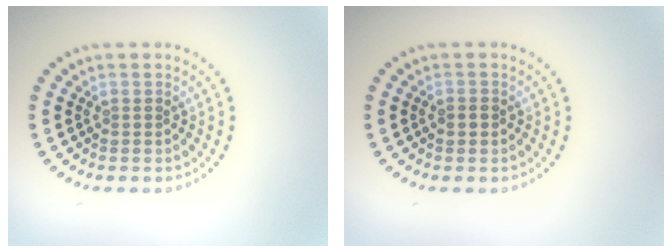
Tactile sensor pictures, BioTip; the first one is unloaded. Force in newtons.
{"total": 1.3, "press": 1.3, "slide": 0.1}